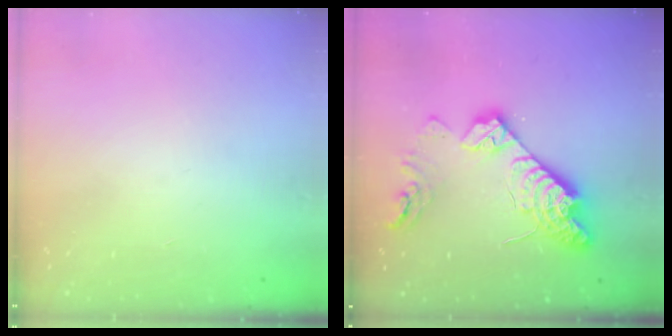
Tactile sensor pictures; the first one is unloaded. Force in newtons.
{"total": 16.4, "press": 16.4, "slide": 1.0}